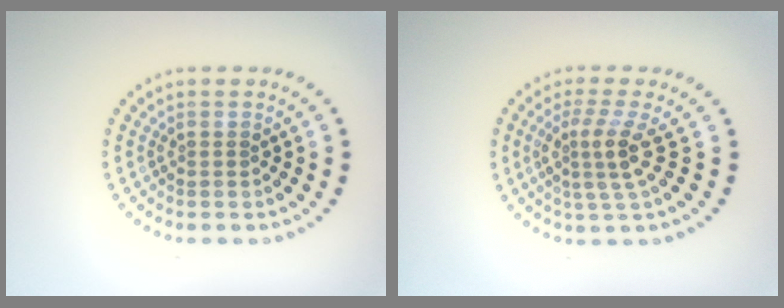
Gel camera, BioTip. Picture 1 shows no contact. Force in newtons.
{"total": 3.1, "press": 2.3, "slide": 2.1}